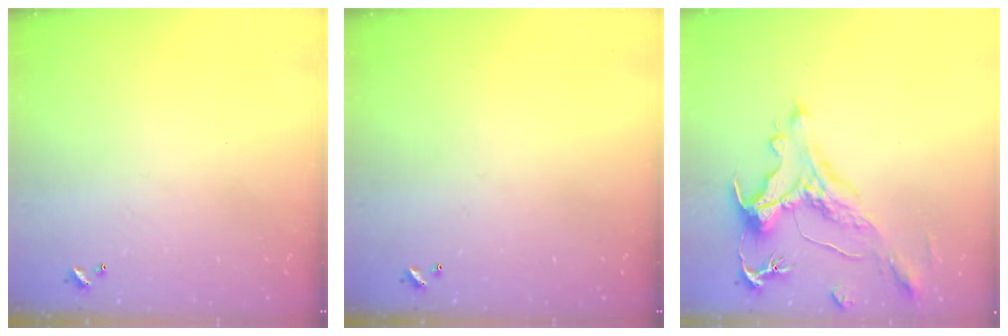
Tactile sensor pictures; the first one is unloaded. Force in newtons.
{"total": 0.0}
{"total": 1.2, "press": 0.2, "slide": 1.2}